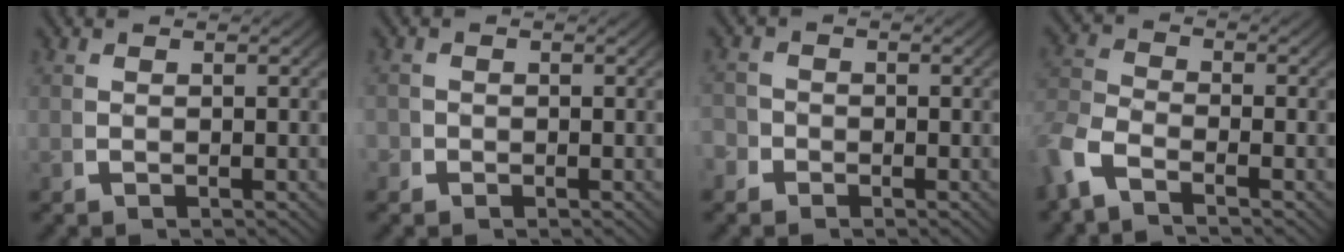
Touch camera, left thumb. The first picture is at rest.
{"total": 1.2, "force": [-0.5, 1.1, -0.1], "torque": [0.005, -0.006, -0.015]}
{"total": 1.9, "force": [-1.2, 1.4, 0.0], "torque": [-0.001, -0.012, -0.024]}
{"total": 3.9, "force": [-1.6, 2.6, 2.5], "torque": [-0.063, -0.006, -0.039]}